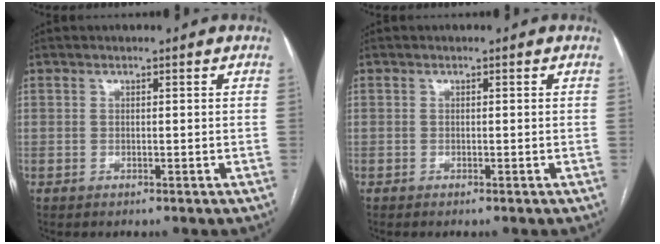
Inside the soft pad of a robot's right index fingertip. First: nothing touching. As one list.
[{"total": 0.0}]